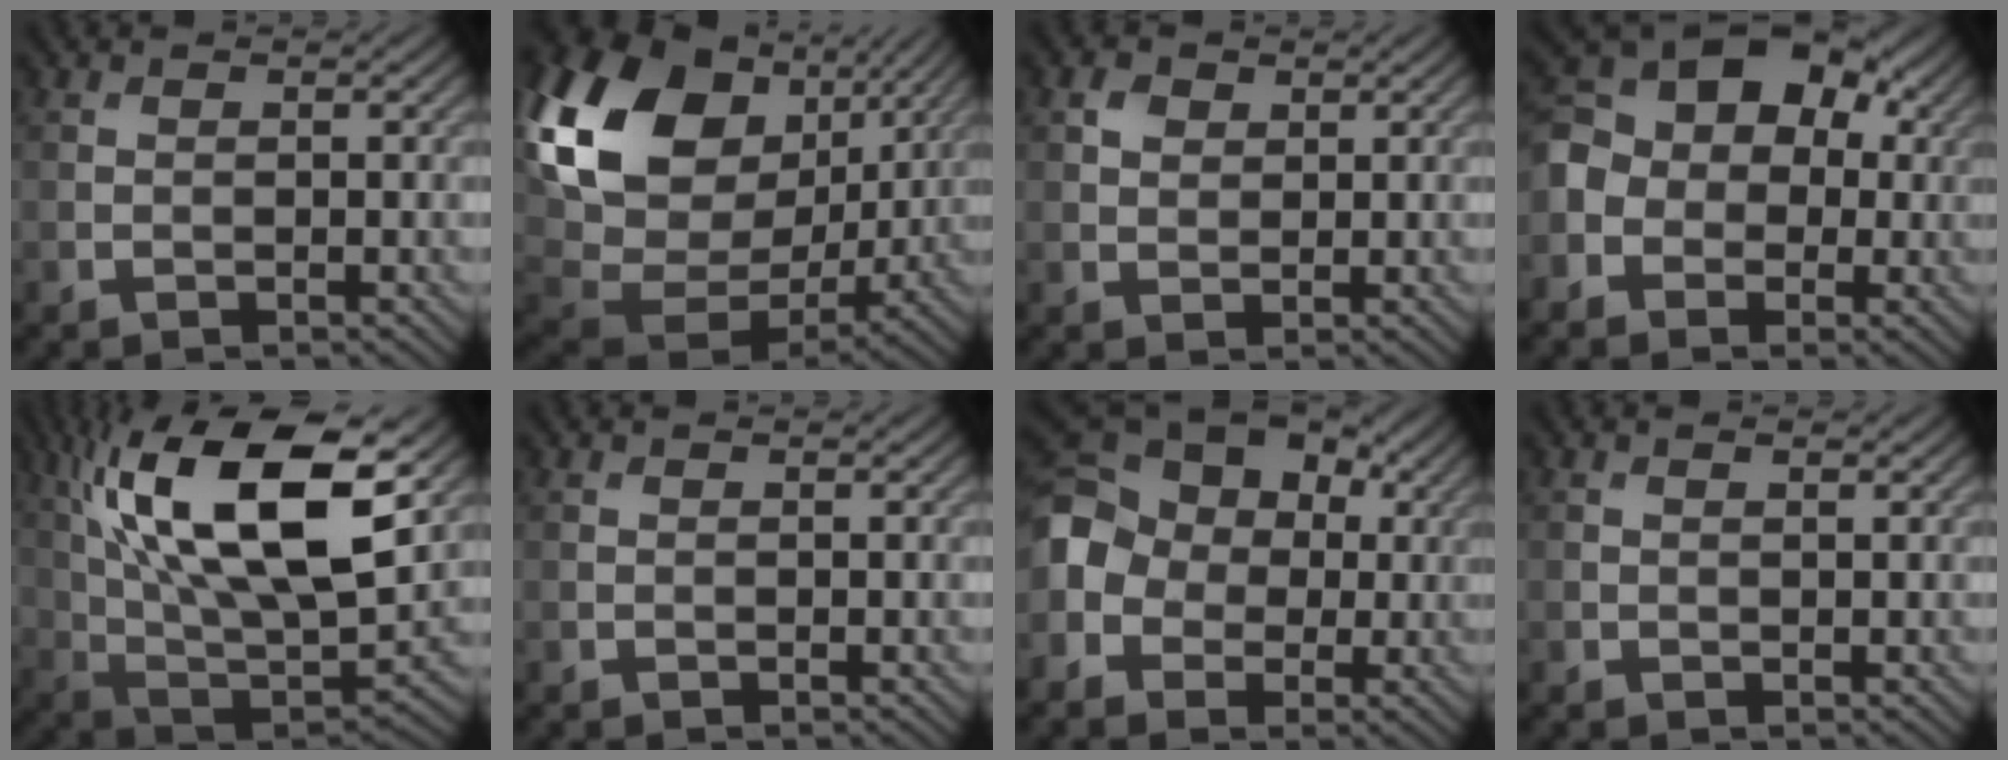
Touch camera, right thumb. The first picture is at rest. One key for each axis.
{"total": 20.9, "fx": 6.9, "fy": 14.7, "fz": 13.2, "tx": -0.323, "ty": 0.017, "tz": 0.146}
{"total": 2.1, "fx": 1.0, "fy": 1.6, "fz": 0.8, "tx": -0.017, "ty": 0.001, "tz": 0.016}
{"total": 9.7, "fx": -0.9, "fy": 7.9, "fz": 5.6, "tx": -0.123, "ty": 0.005, "tz": -0.042}
{"total": 19.5, "fx": 7.4, "fy": 7.8, "fz": 16.2, "tx": -0.334, "ty": 0.023, "tz": 0.137}
{"total": 0.0}
{"total": 10.8, "fx": -0.2, "fy": 8.7, "fz": 6.3, "tx": -0.148, "ty": -0.001, "tz": -0.026}
{"total": 0.5, "fx": 0.3, "fy": 0.2, "fz": 0.4, "tx": -0.006, "ty": -0.001, "tz": 0.004}